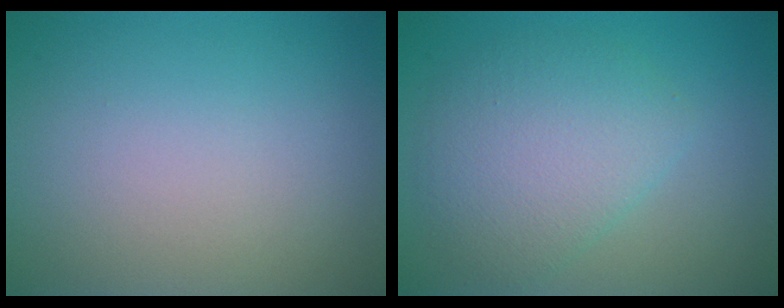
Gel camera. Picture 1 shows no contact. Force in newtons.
{"total": 5.0, "press": 5.0, "slide": 0.1}